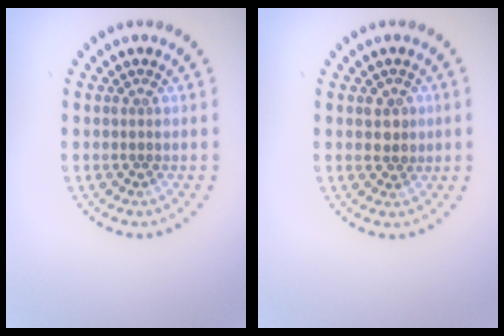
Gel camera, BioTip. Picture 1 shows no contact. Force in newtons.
{"total": 1.6, "press": 1.5, "slide": 0.5}